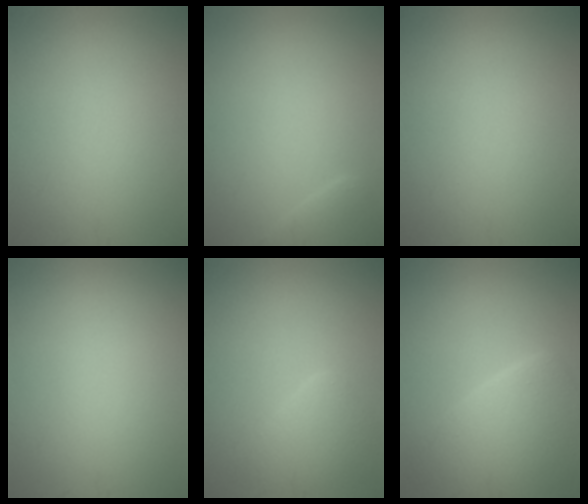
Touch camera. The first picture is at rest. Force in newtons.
{"total": 1.6, "press": 1.6, "slide": 0.2}
{"total": 0.0}
{"total": 0.0}
{"total": 3.0, "press": 3.0, "slide": 0.2}
{"total": 5.8, "press": 5.8, "slide": 0.6}